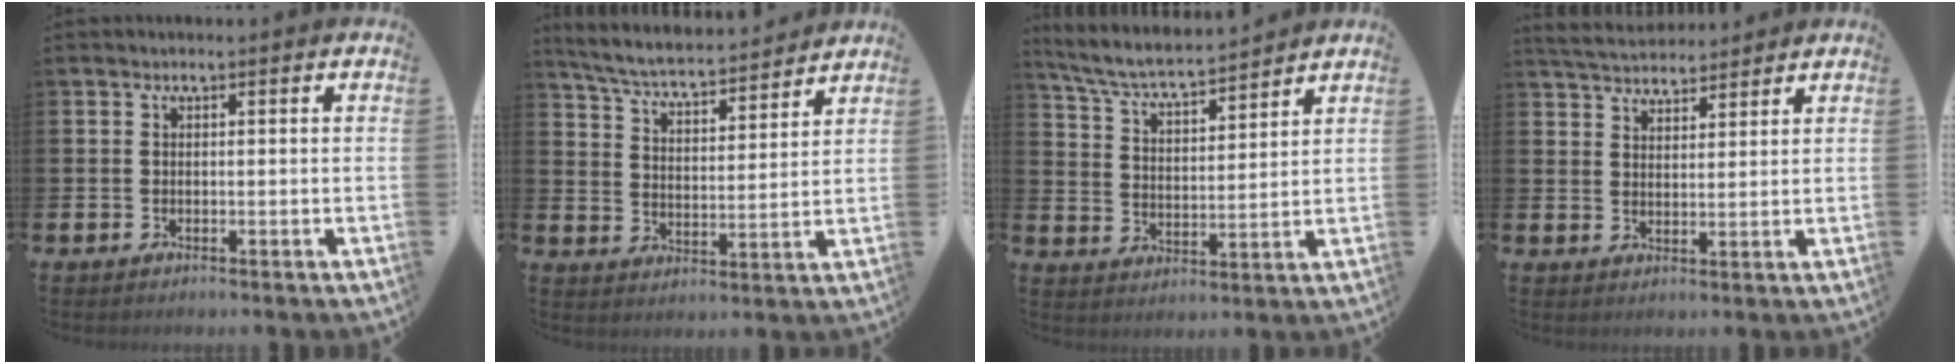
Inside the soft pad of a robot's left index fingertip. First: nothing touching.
{"total": 5.6, "force": [5.4, 0.5, 1.4], "torque": [-0.054, -0.042, 0.090]}
{"total": 6.1, "force": [5.8, 0.5, 1.8], "torque": [-0.061, -0.038, 0.098]}
{"total": 4.5, "force": [4.4, 1.0, 0.4], "torque": [-0.028, -0.017, 0.082]}